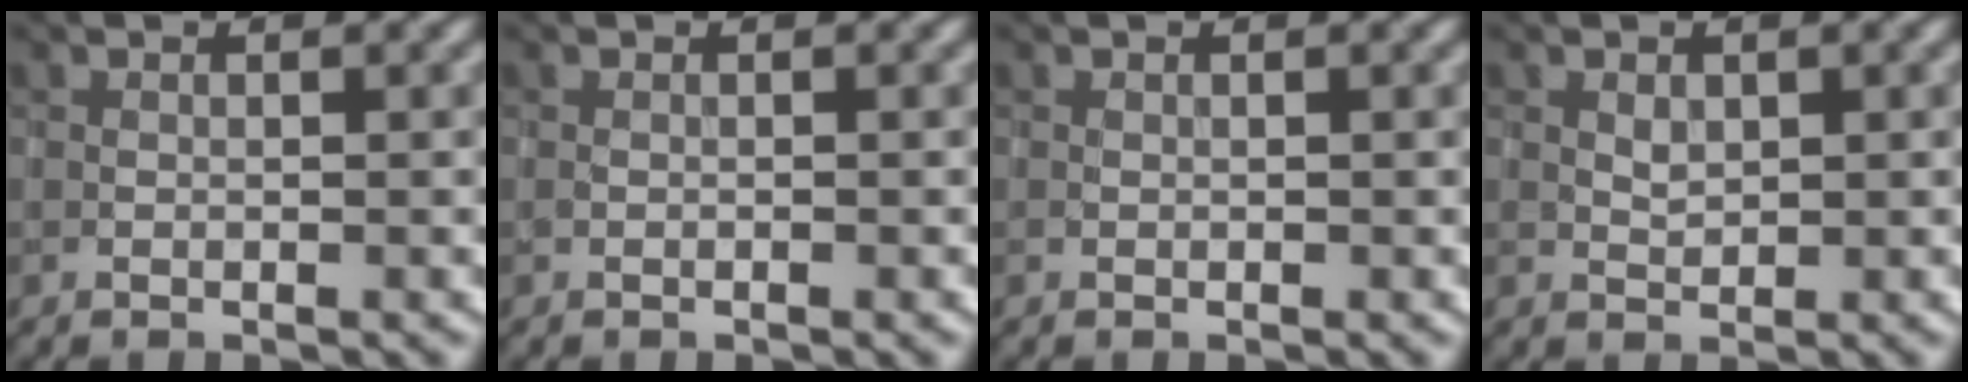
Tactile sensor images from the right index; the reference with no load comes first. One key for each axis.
{"total": 0.0}
{"total": 0.0}
{"total": 1.0, "fx": 0.3, "fy": 0.7, "fz": 0.7, "tx": -0.013, "ty": -0.002, "tz": 0.008}